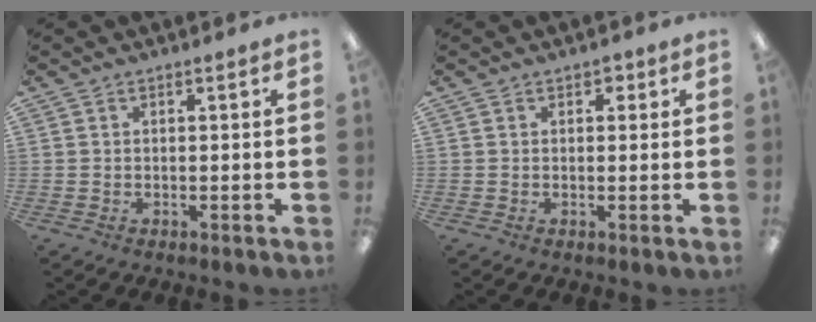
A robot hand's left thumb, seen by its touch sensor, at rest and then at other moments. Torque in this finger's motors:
{"motor_torque": [-0.36, -0.04, 0.11, 0.02, 0.00]}